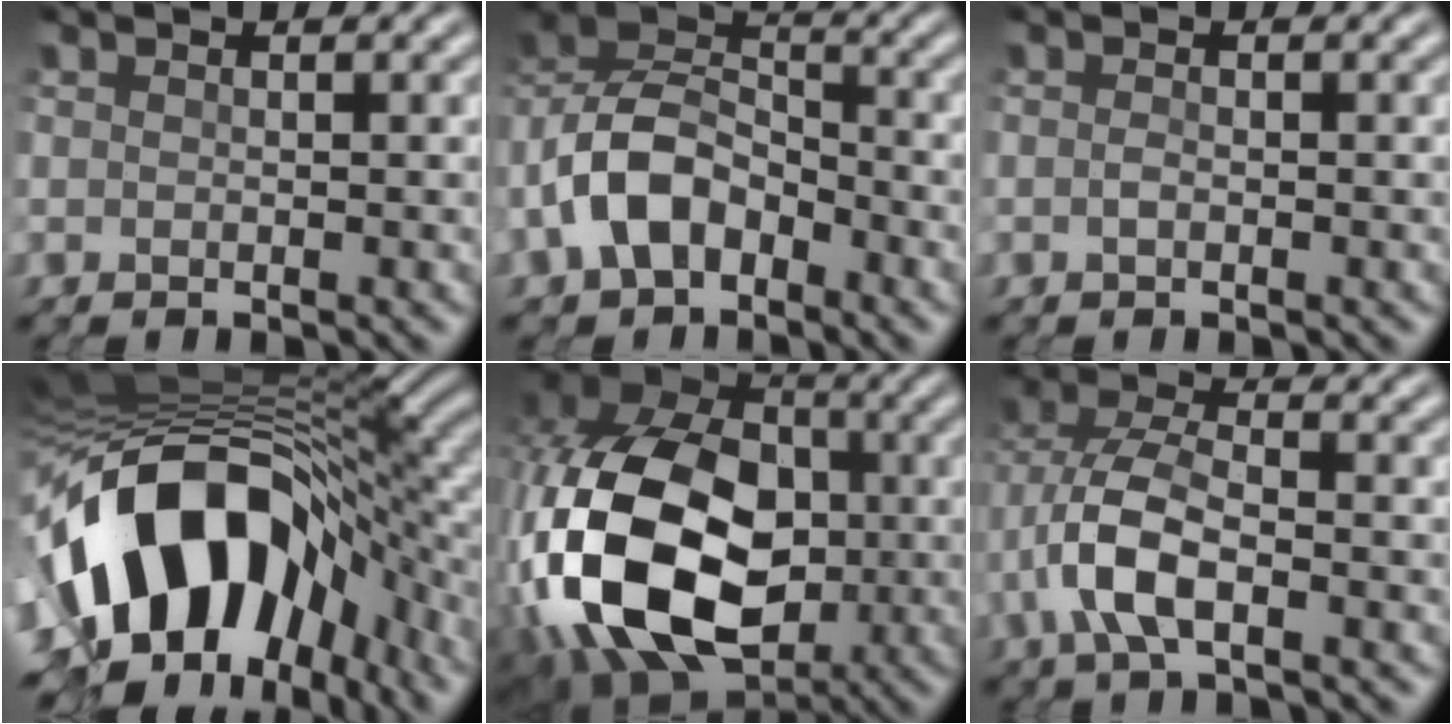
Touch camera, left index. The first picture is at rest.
{"total": 7.1, "force": [-3.2, 4.4, 4.6], "torque": [-0.094, 0.016, -0.075]}
{"total": 0.5, "force": [-0.1, 0.1, 0.5], "torque": [-0.015, 0.004, -0.002]}
{"total": 17.1, "force": [-5.0, 10.3, 12.7], "torque": [-0.230, -0.008, -0.073]}
{"total": 18.9, "force": [-3.7, 13.1, 13.1], "torque": [-0.301, -0.027, -0.064]}
{"total": 5.9, "force": [-1.6, 2.8, 5.0], "torque": [-0.116, 0.010, -0.035]}